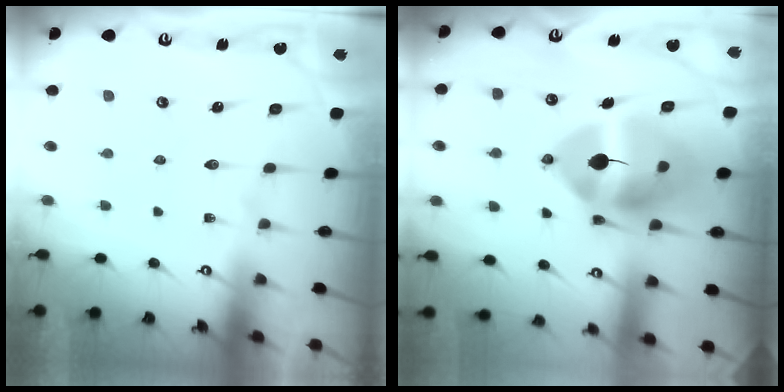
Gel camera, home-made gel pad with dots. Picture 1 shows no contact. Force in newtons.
{"total": 14.6, "press": 14.4, "slide": 2.1}